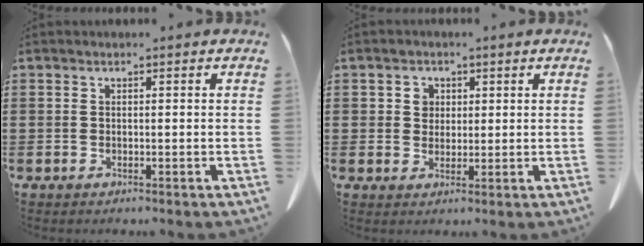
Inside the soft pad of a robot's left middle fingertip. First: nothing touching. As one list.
[{"total": 2.8, "force": [1.1, 2.4, 0.8], "torque": [-0.017, 0.007, 0.017]}]